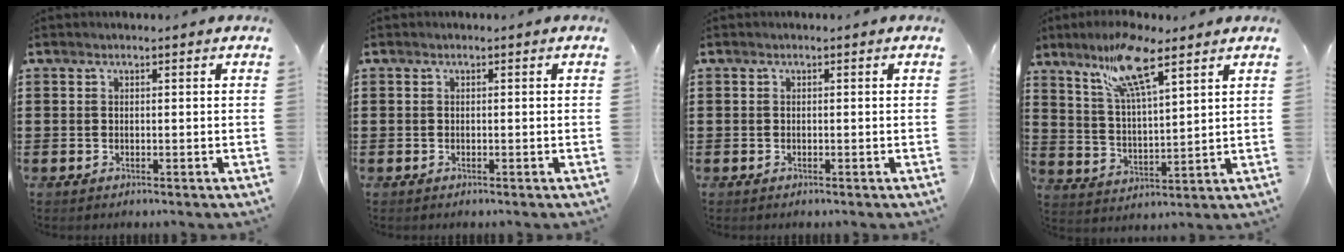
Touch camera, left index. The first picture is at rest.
{"total": 0.0}
{"total": 0.0}
{"total": 10.0, "force": [7.3, 1.9, 6.6], "torque": [-0.140, -0.015, 0.129]}